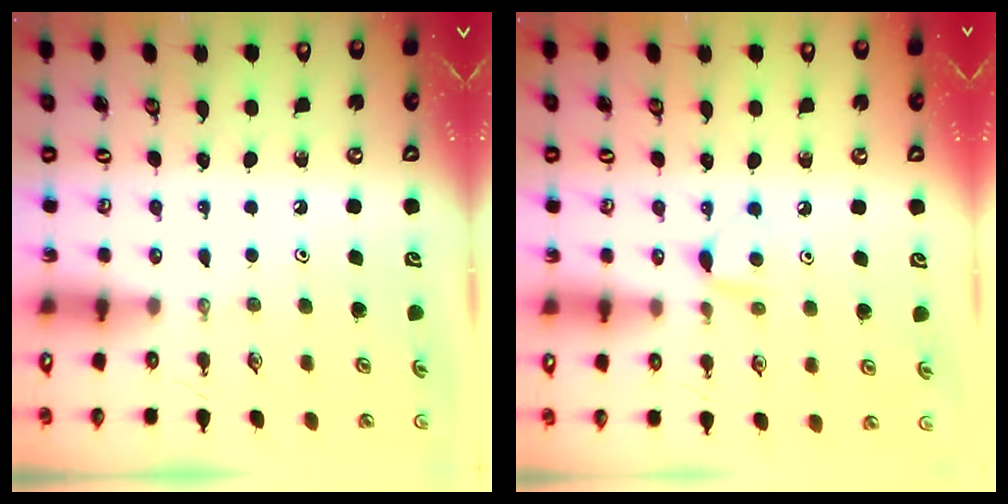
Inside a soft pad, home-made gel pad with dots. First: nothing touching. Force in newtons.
{"total": 6.1, "press": 6.1, "slide": 0.8}